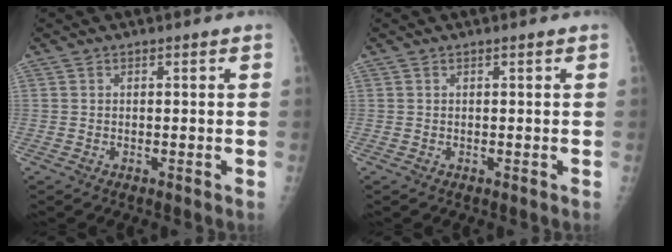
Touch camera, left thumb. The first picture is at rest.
{"total": 0.0}